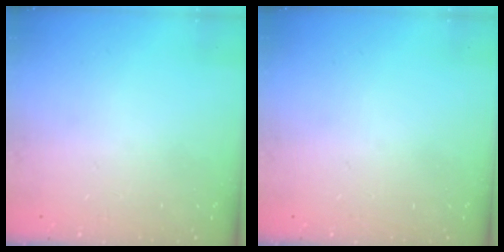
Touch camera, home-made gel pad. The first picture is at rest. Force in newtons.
{"total": 0.0}